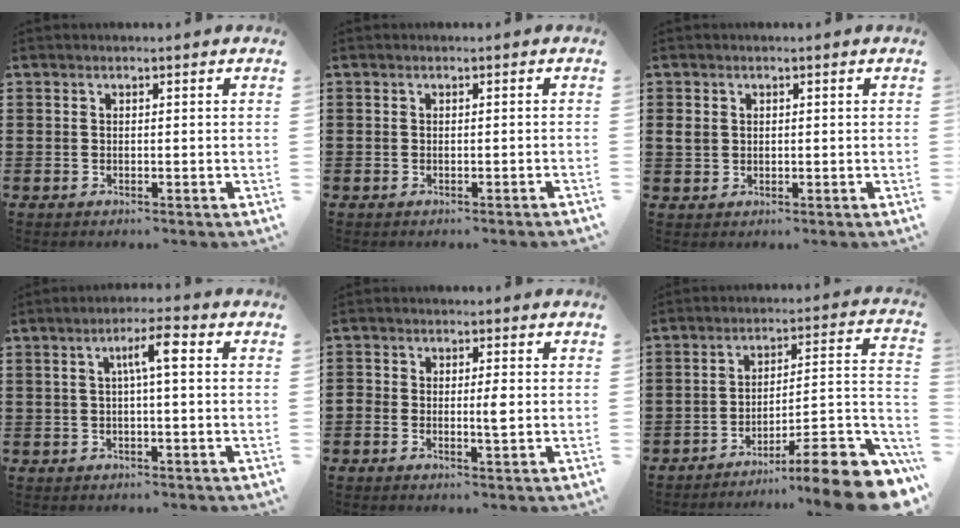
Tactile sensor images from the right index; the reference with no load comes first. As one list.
[{"total": 0.7, "force": [-0.6, 0.0, 0.2], "torque": [-0.005, -0.004, -0.012]}, {"total": 1.7, "force": [0.3, 1.5, 0.9], "torque": [-0.021, 0.006, 0.004]}, {"total": 4.7, "force": [0.5, 0.8, 4.6], "torque": [-0.079, 0.007, 0.002]}, {"total": 2.3, "force": [-0.5, 0.7, 2.2], "torque": [-0.041, 0.002, -0.011]}, {"total": 10.5, "force": [-7.4, 0.7, 7.4], "torque": [-0.090, 0.000, -0.140]}]